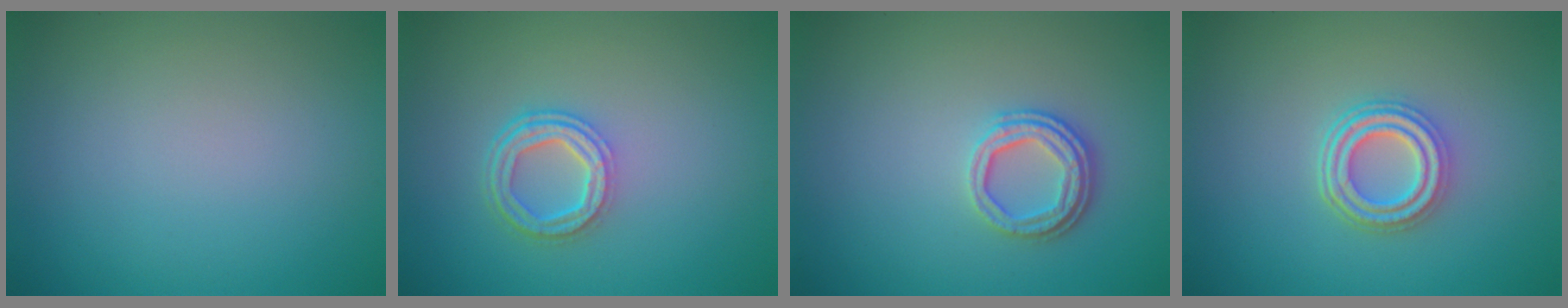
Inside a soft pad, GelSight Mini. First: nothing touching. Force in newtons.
{"total": 3.8, "press": 2.9, "slide": 2.5}
{"total": 3.1, "press": 2.5, "slide": 1.9}
{"total": 4.0, "press": 3.1, "slide": 2.6}